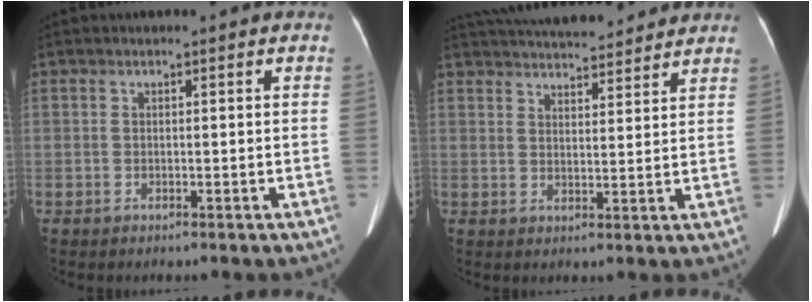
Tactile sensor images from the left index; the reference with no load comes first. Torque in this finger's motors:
{"motor_torque": [0.45, -0.57, 0.08, 0.12]}